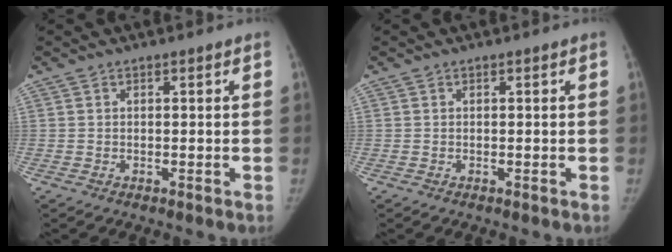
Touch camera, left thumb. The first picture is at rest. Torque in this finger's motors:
{"motor_torque": [-0.13, 0.13, 0.04, -0.03, 0.00]}